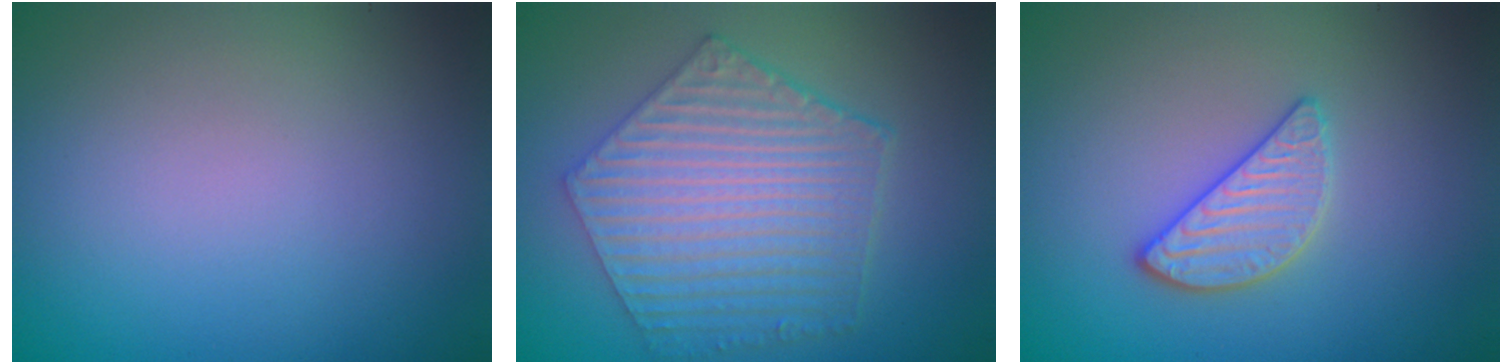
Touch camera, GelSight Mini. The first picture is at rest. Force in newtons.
{"total": 6.6, "press": 5.0, "slide": 4.4}
{"total": 2.8, "press": 2.7, "slide": 0.5}